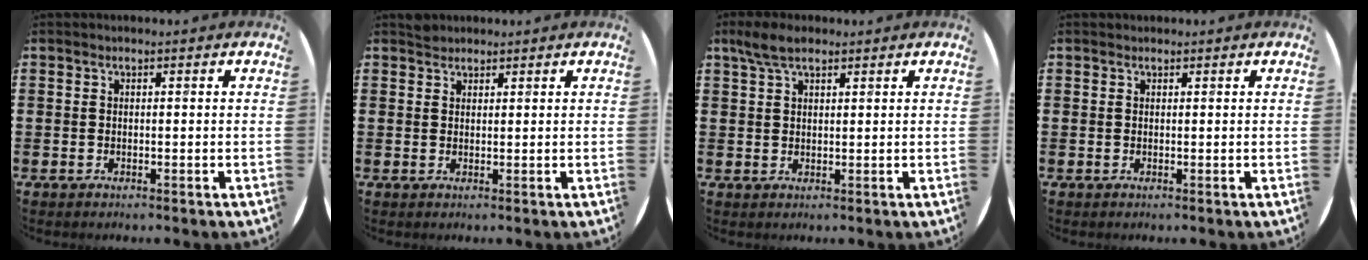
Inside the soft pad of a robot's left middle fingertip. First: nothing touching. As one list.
[{"total": 1.2, "force": [1.2, 0.4, -0.2], "torque": [0.011, -0.001, 0.021]}, {"total": 3.8, "force": [2.8, 1.6, 2.0], "torque": [-0.036, 0.005, 0.050]}, {"total": 0.0}]